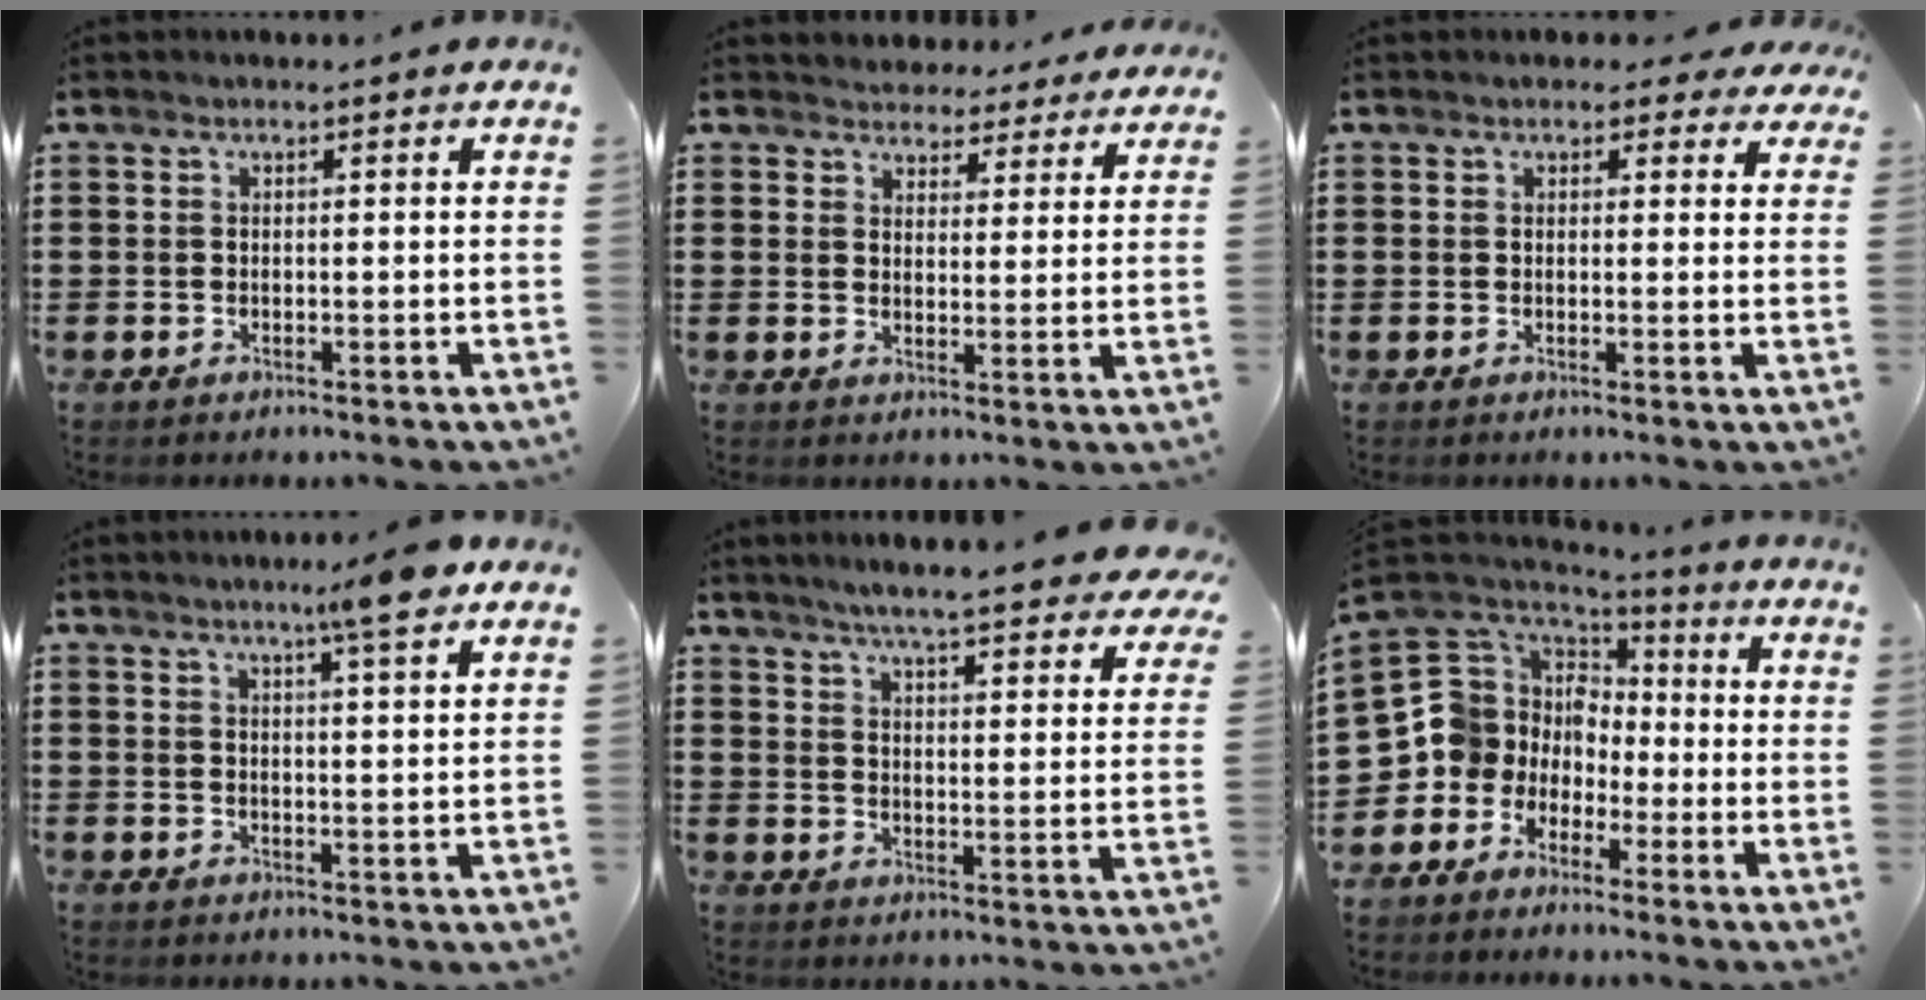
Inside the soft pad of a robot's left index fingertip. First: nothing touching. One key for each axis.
{"total": 4.2, "fx": 4.1, "fy": 0.9, "fz": -0.2, "tx": -0.009, "ty": -0.023, "tz": 0.070}
{"total": 2.0, "fx": 1.6, "fy": 1.0, "fz": 0.7, "tx": -0.004, "ty": -0.002, "tz": 0.025}
{"total": 6.8, "fx": 5.0, "fy": -0.3, "fz": 4.6, "tx": -0.078, "ty": -0.011, "tz": 0.082}
{"total": 5.2, "fx": 4.8, "fy": -0.6, "fz": 1.9, "tx": -0.059, "ty": -0.033, "tz": 0.079}
{"total": 8.2, "fx": -1.5, "fy": 7.9, "fz": 1.7, "tx": -0.094, "ty": -0.025, "tz": -0.036}